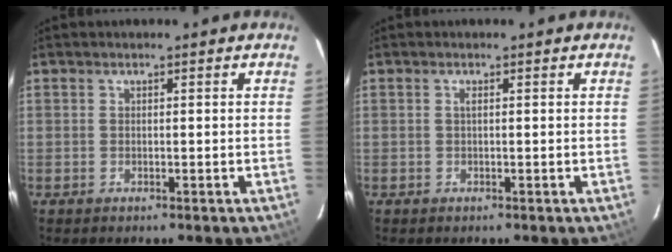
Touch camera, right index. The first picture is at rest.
{"total": 0.5, "force": [0.1, -0.1, 0.5], "torque": [-0.010, 0.002, 0.000]}